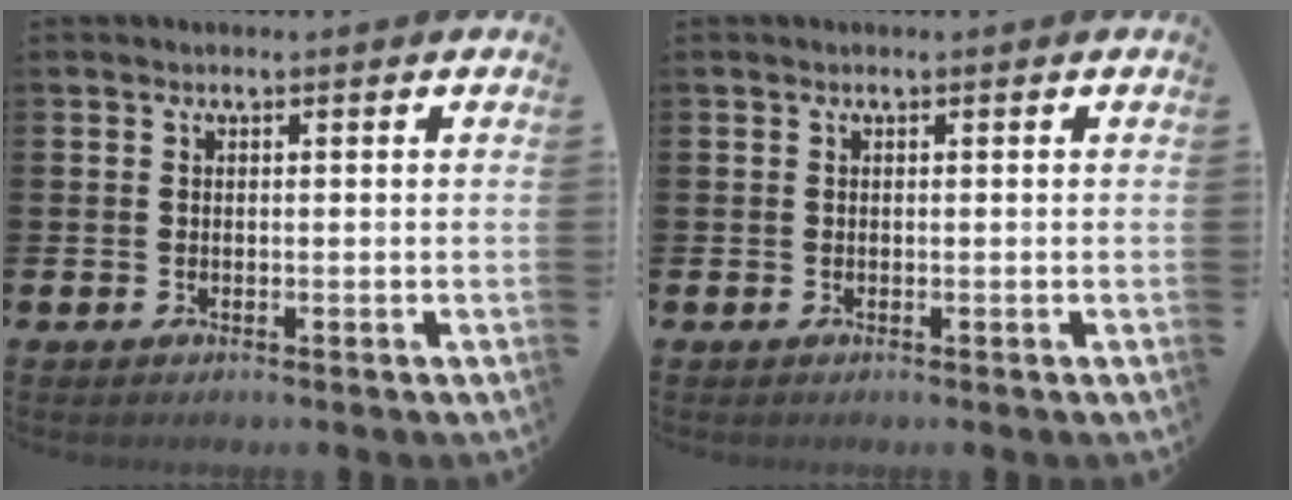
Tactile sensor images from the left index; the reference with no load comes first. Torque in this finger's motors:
{"motor_torque": [-0.22, 0.18, 0.00, 0.02]}